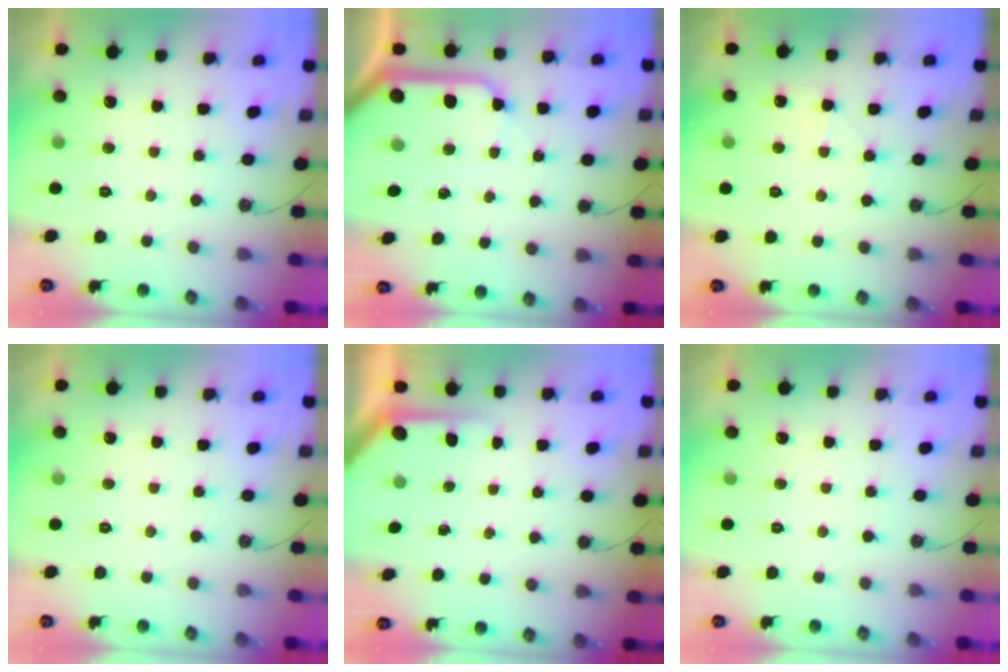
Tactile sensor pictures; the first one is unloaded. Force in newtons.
{"total": 10.8, "press": 10.8, "slide": 1.2}
{"total": 4.1, "press": 4.1, "slide": 0.7}
{"total": 0.0}
{"total": 4.0, "press": 4.0, "slide": 0.4}
{"total": 0.0}